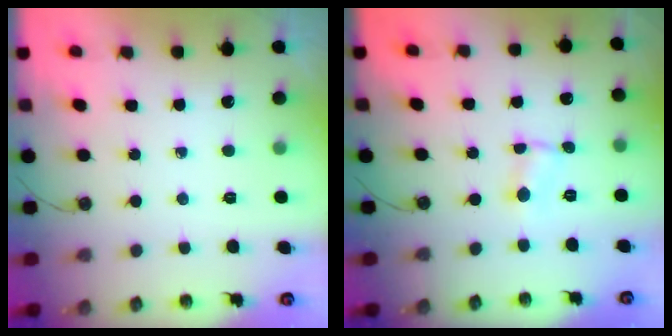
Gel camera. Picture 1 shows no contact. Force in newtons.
{"total": 1.2, "press": 1.2, "slide": 0.2}